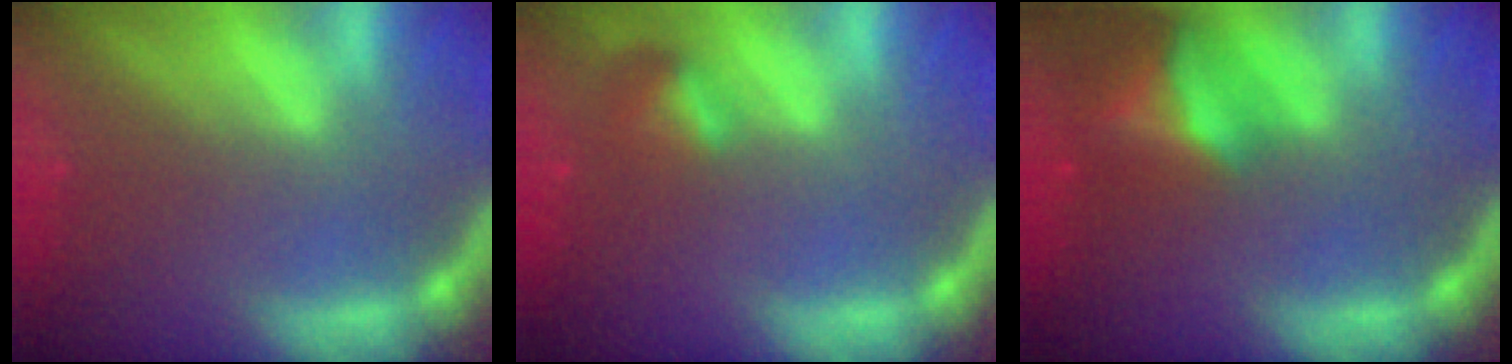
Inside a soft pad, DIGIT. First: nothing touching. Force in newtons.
{"total": 1.9}
{"total": 6.4}